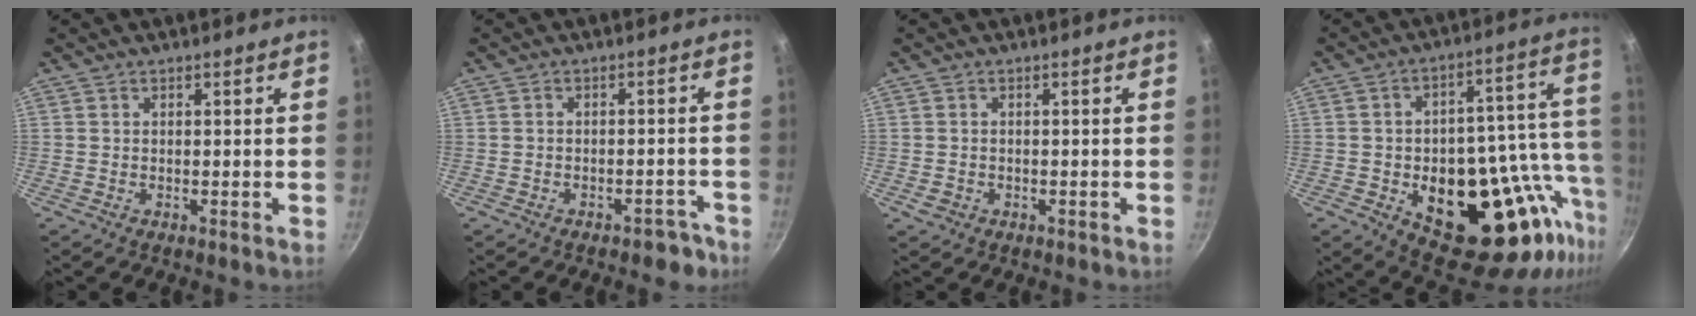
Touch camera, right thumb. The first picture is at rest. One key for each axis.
{"total": 4.0, "fx": -2.9, "fy": 2.2, "fz": 1.7, "tx": 0.004, "ty": 0.045, "tz": -0.014}
{"total": 1.9, "fx": -0.6, "fy": 1.5, "fz": 0.9, "tx": -0.016, "ty": 0.001, "tz": -0.007}
{"total": 26.5, "fx": -6.0, "fy": 14.1, "fz": 21.6, "tx": -0.246, "ty": 0.012, "tz": -0.072}